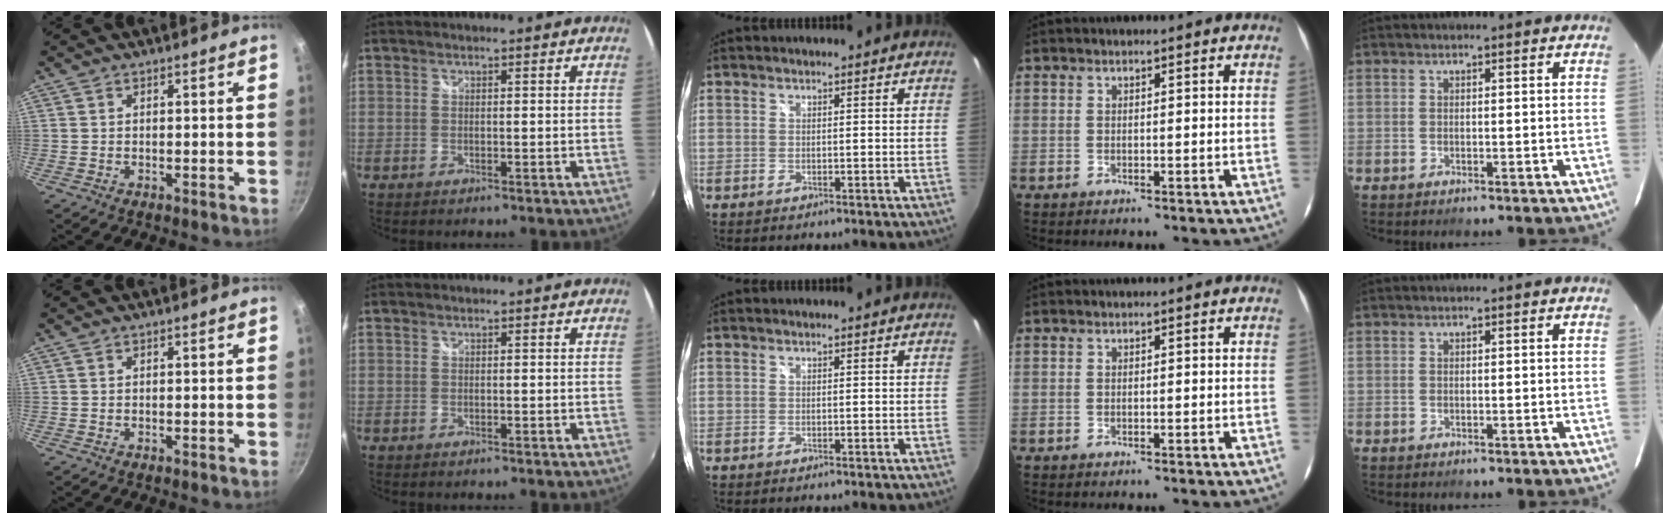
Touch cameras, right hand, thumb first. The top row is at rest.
{}